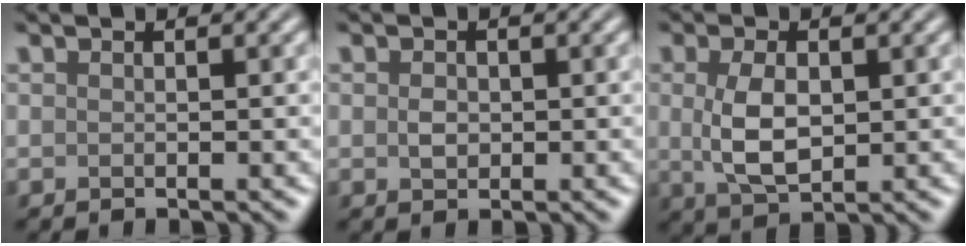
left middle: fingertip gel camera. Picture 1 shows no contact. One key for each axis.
{"total": 1.3, "fx": 0.0, "fy": 1.0, "fz": 0.8, "tx": -0.016, "ty": -0.002, "tz": 0.000}
{"total": 4.5, "fx": 0.3, "fy": 2.5, "fz": 3.7, "tx": -0.083, "ty": 0.000, "tz": 0.009}